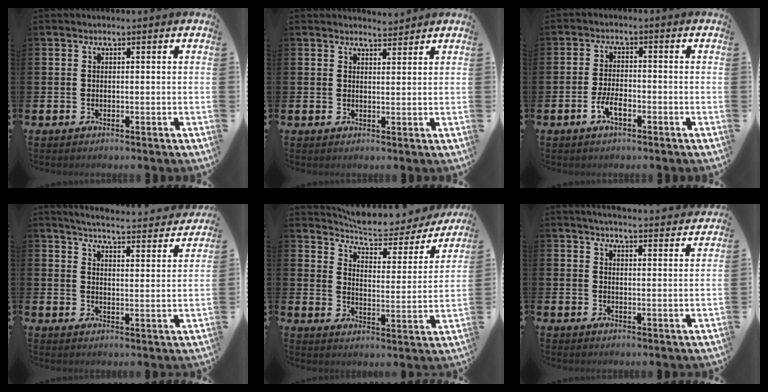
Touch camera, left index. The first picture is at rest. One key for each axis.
{"total": 2.7, "fx": 2.7, "fy": 0.3, "fz": -0.1, "tx": 0.006, "ty": -0.018, "tz": 0.047}
{"total": 3.3, "fx": -1.4, "fy": 1.4, "fz": 2.6, "tx": -0.051, "ty": 0.001, "tz": -0.027}
{"total": 4.7, "fx": 4.5, "fy": 0.2, "fz": 1.2, "tx": -0.038, "ty": -0.040, "tz": 0.072}
{"total": 7.4, "fx": 6.8, "fy": 1.9, "fz": 2.4, "tx": -0.077, "ty": -0.047, "tz": 0.112}
{"total": 4.7, "fx": 4.7, "fy": -0.1, "fz": 0.7, "tx": -0.014, "ty": -0.037, "tz": 0.079}